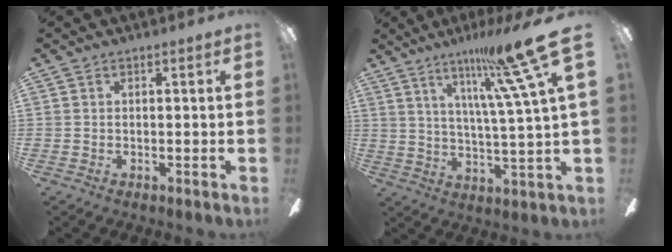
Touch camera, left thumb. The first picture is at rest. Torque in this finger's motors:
{"motor_torque": [0.26, -0.23, -0.31, -0.18, -0.07]}